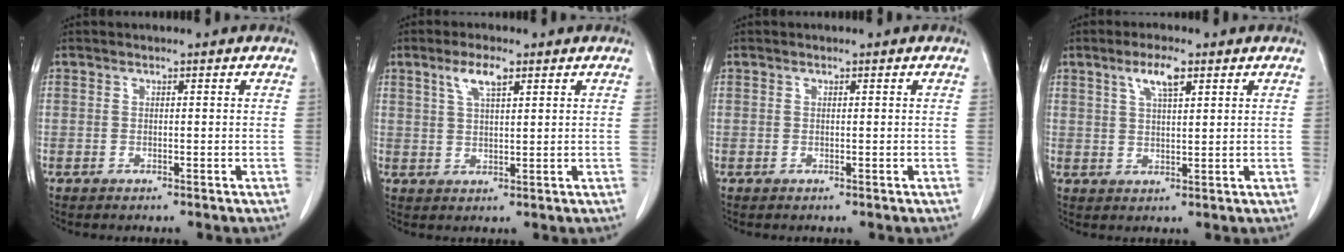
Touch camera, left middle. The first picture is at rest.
{"total": 4.4, "force": [2.5, 1.0, 3.5], "torque": [-0.074, 0.005, 0.051]}
{"total": 0.0}
{"total": 4.6, "force": [2.6, 0.9, 3.7], "torque": [-0.074, 0.004, 0.050]}